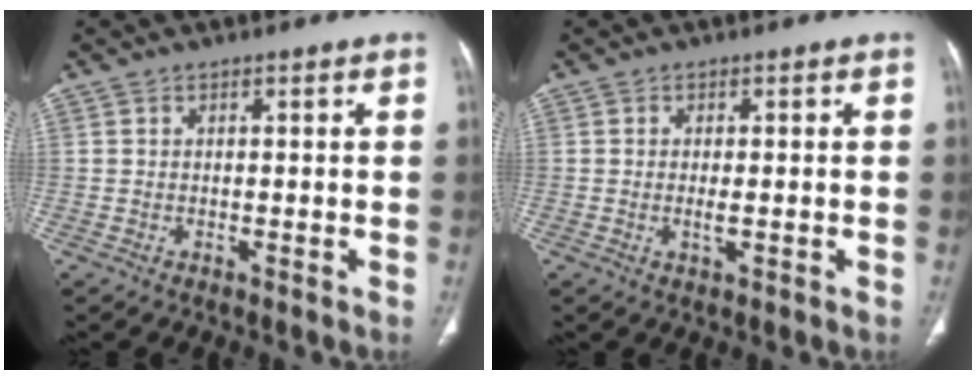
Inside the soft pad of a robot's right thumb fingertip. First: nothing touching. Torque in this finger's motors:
{"motor_torque": [-0.30, -0.49, -0.39, 0.08, -0.03]}